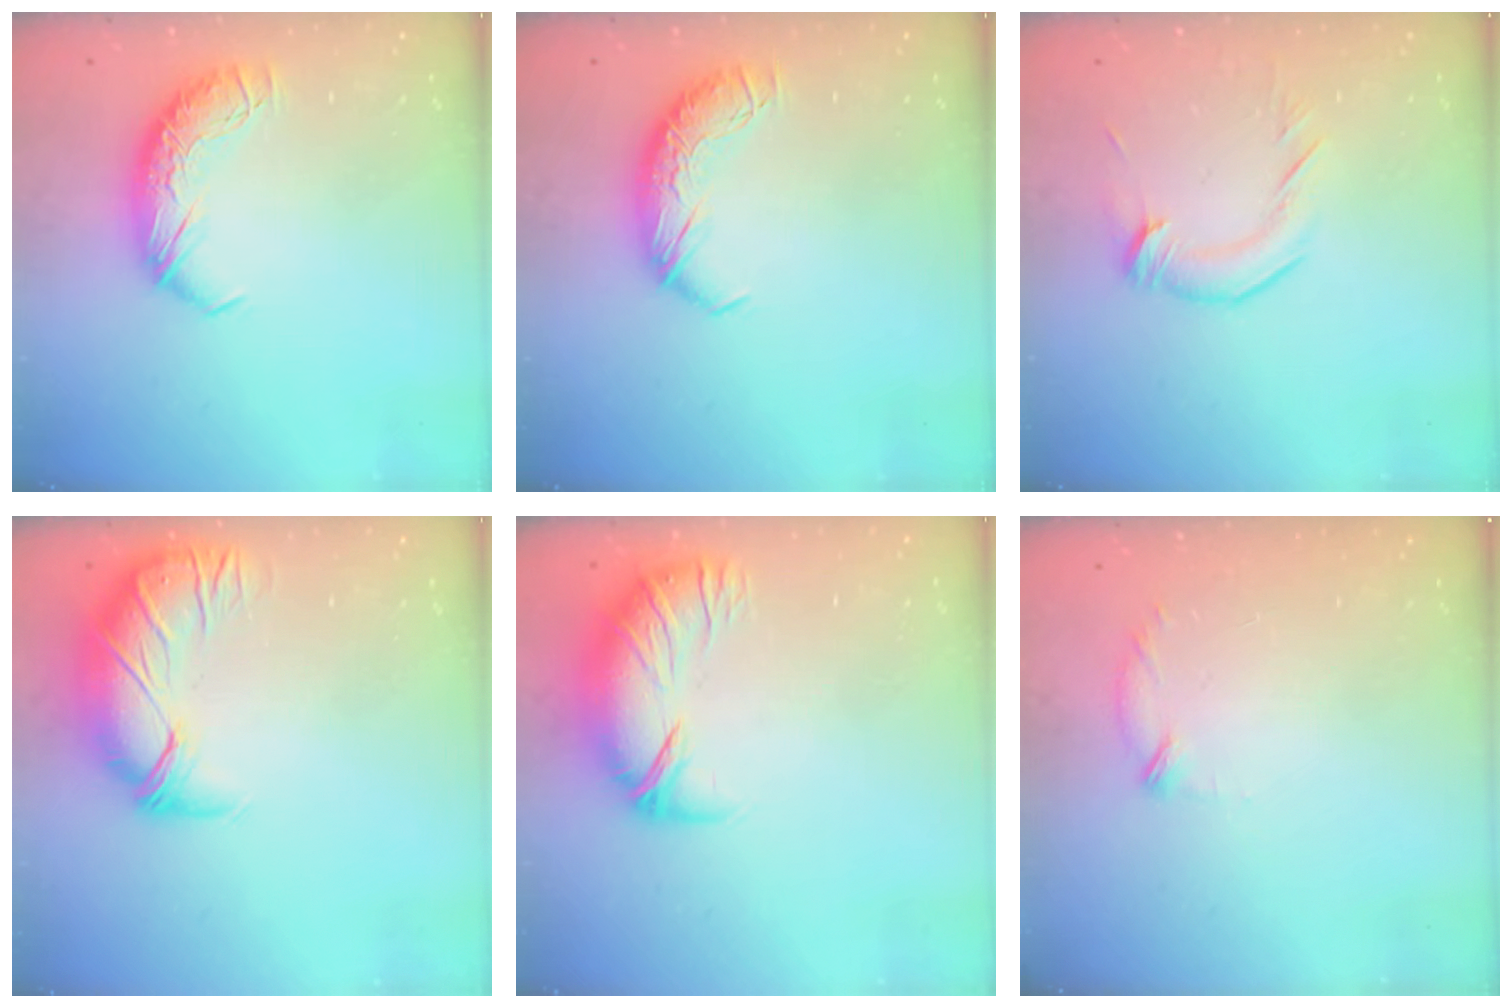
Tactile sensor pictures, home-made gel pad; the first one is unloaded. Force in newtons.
{"total": 0.0}
{"total": 2.1, "press": 2.1, "slide": 0.5}
{"total": 2.7, "press": 0.2, "slide": 2.7}
{"total": 2.6, "press": 1.0, "slide": 2.4}
{"total": 6.6, "press": 6.5, "slide": 1.0}